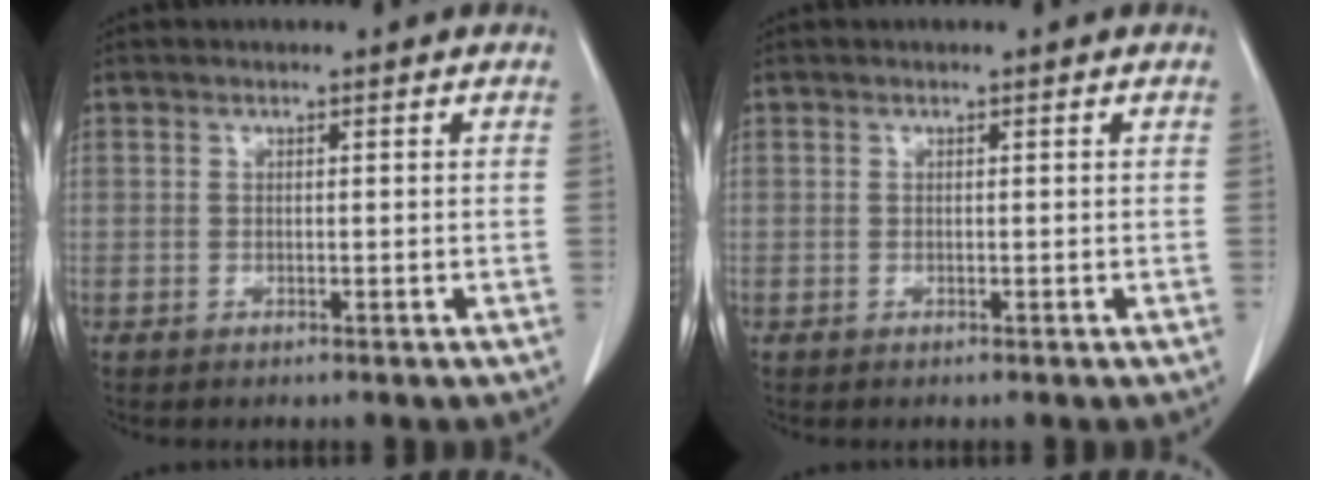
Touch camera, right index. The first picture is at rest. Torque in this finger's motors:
{"motor_torque": [0.00, 0.00, 0.00, 0.00]}